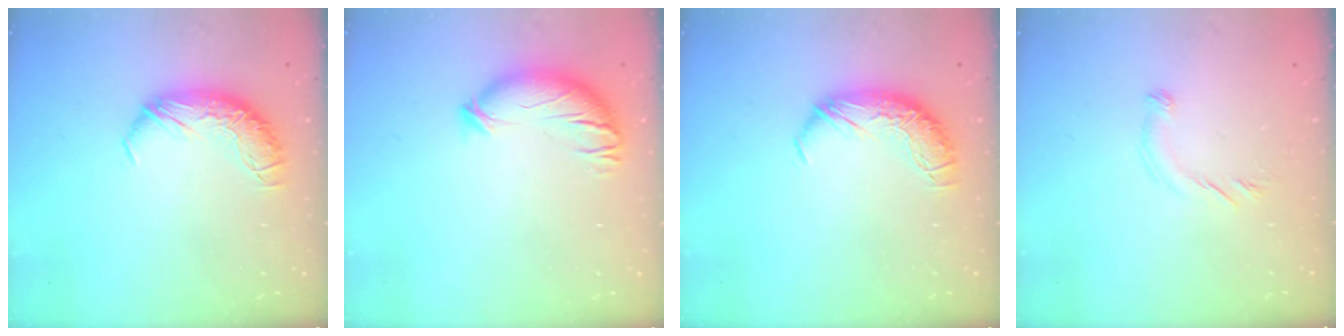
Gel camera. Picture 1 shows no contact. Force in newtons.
{"total": 3.7, "press": 2.9, "slide": 2.4}
{"total": 0.0}
{"total": 5.9, "press": 5.8, "slide": 1.3}